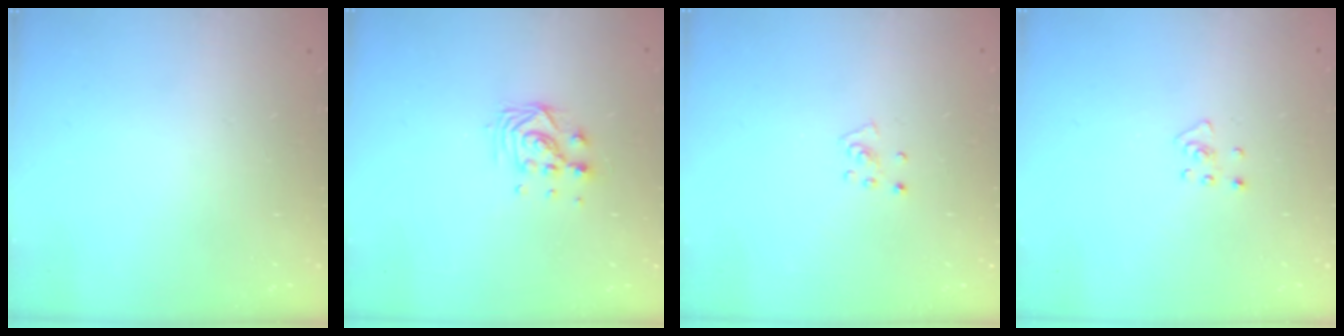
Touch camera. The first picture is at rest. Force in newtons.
{"total": 6.1, "press": 6.1, "slide": 0.3}
{"total": 3.7, "press": 3.7, "slide": 0.3}
{"total": 3.6, "press": 3.6, "slide": 0.2}